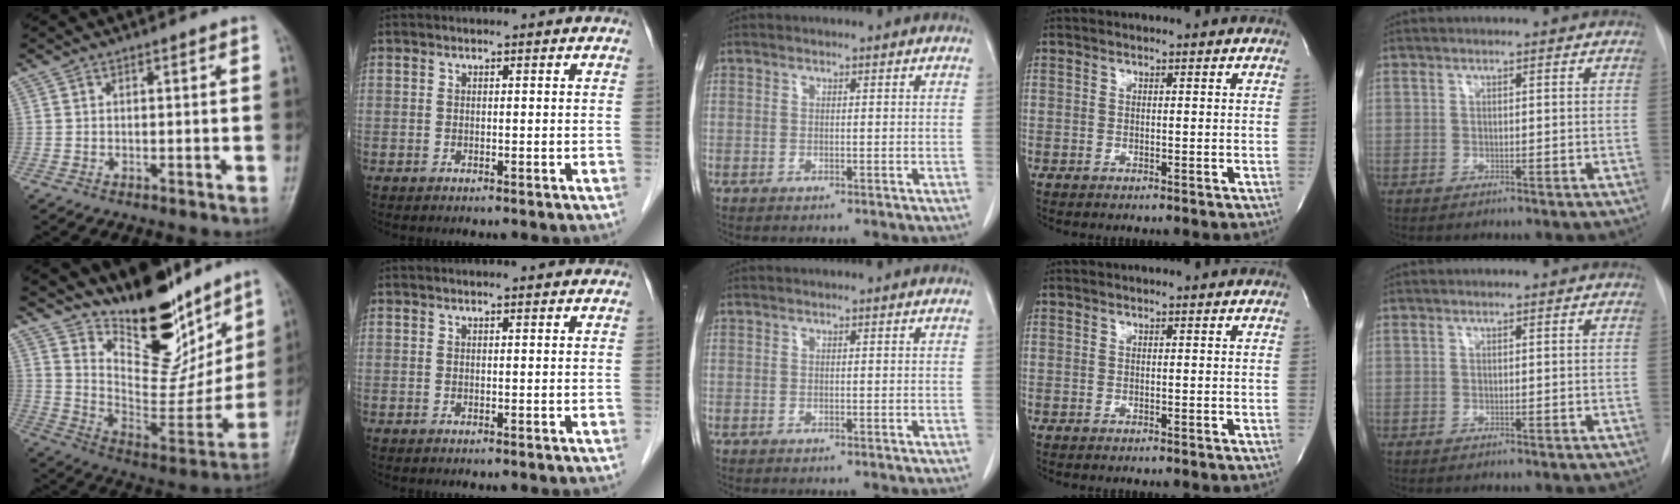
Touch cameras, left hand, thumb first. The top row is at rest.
{"thumb": {"total": 23.6, "force": [17.2, 10.0, 12.7], "torque": [-0.139, -0.109, 0.280]}, "index": {"total": 1.3, "force": [1.3, -0.1, 0.4], "torque": [-0.009, 0.005, 0.018]}}